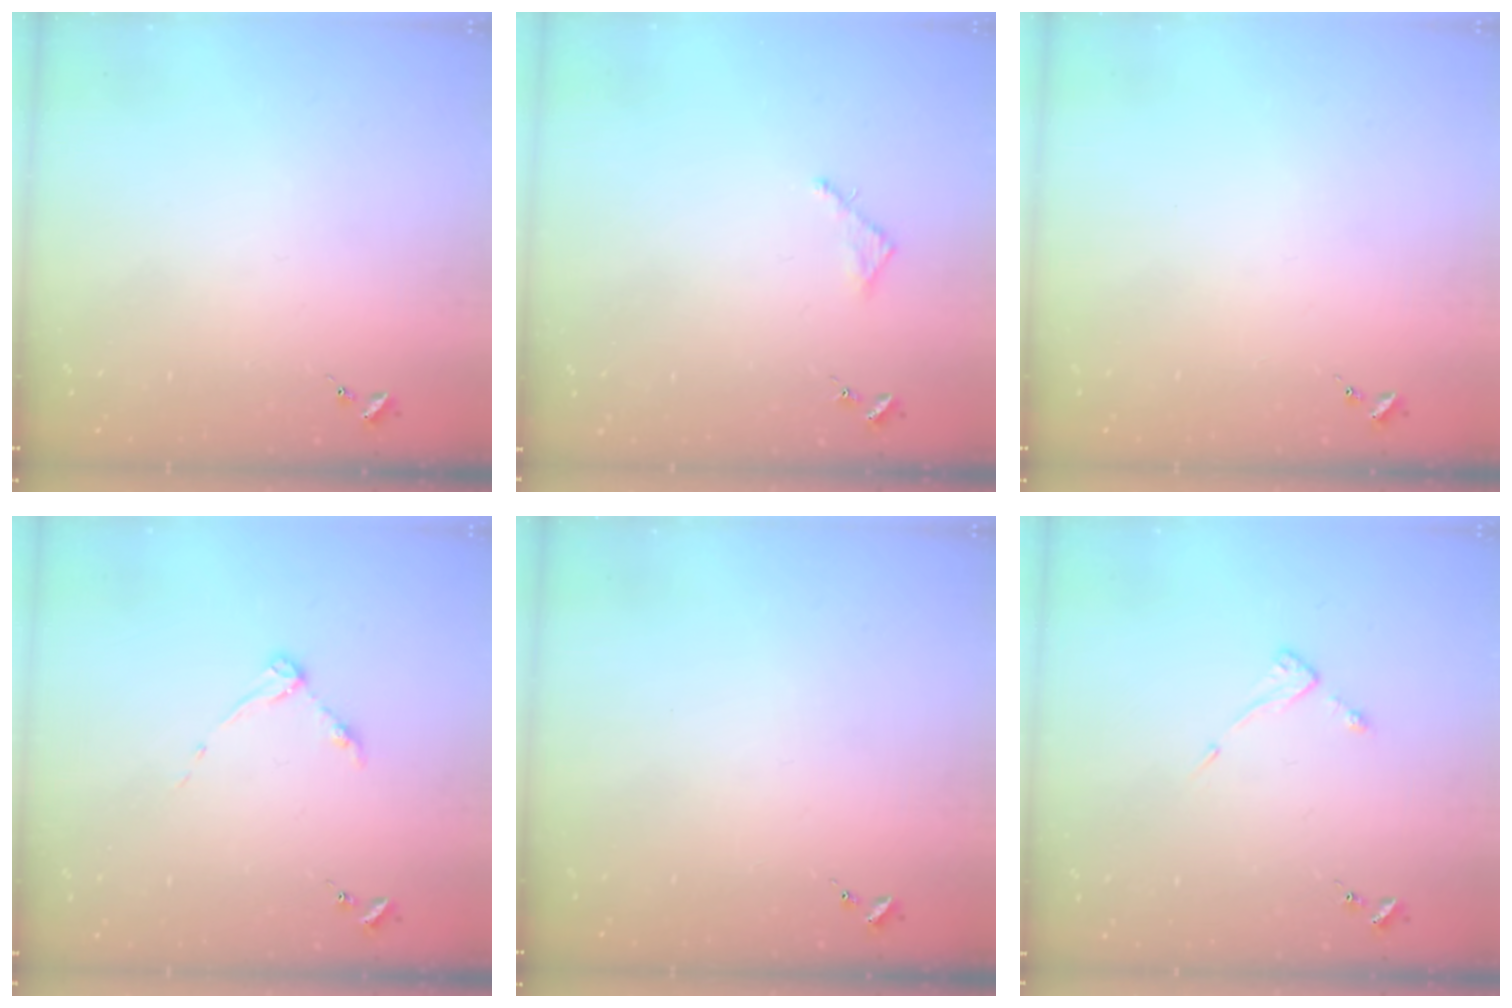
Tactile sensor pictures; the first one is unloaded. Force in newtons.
{"total": 2.5, "press": 2.5, "slide": 0.2}
{"total": 0.0}
{"total": 4.9, "press": 4.8, "slide": 0.7}
{"total": 0.0}
{"total": 3.9, "press": 3.9, "slide": 0.5}